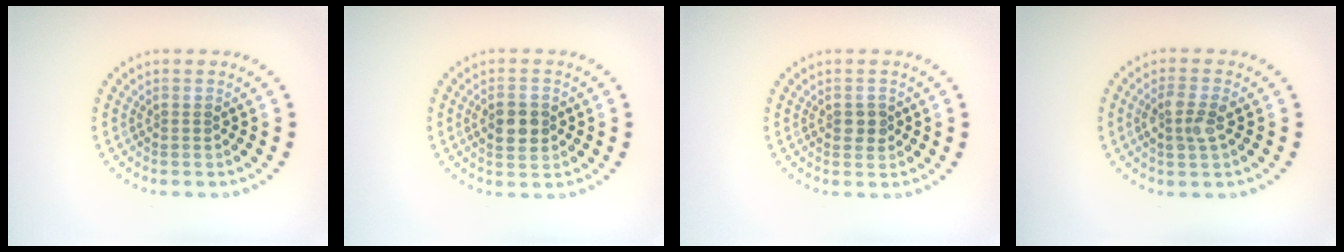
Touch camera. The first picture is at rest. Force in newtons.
{"total": 3.0, "press": 3.0, "slide": 0.1}
{"total": 1.4, "press": 1.4, "slide": 0.1}
{"total": 2.5, "press": 2.5, "slide": 0.5}